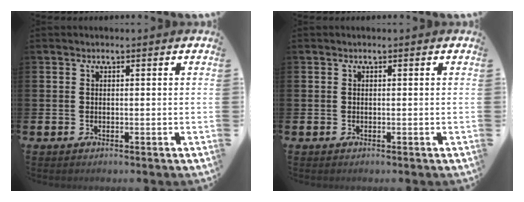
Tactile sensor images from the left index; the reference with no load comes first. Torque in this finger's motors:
{"motor_torque": [0.00, 0.00, 0.00, 0.01]}